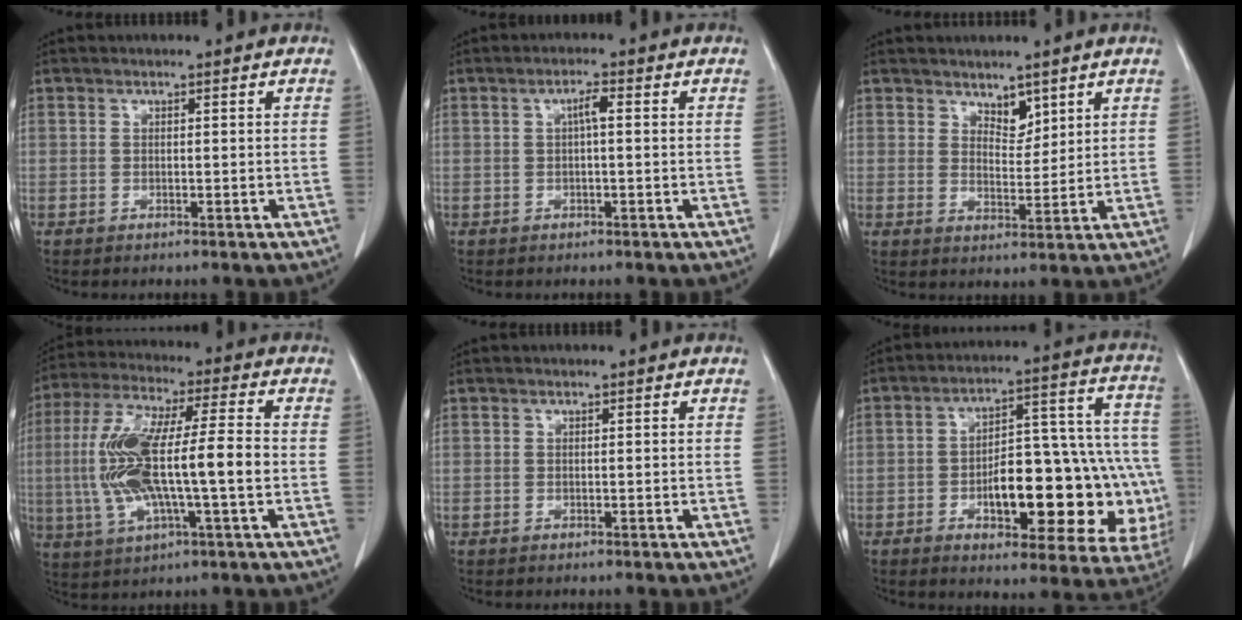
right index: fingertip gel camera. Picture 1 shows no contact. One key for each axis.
{"total": 2.1, "fx": 0.3, "fy": 0.2, "fz": 2.0, "tx": -0.037, "ty": 0.005, "tz": 0.006}
{"total": 3.5, "fx": 2.6, "fy": 1.7, "fz": 1.7, "tx": -0.025, "ty": -0.005, "tz": 0.050}
{"total": 15.8, "fx": -1.3, "fy": 2.5, "fz": 15.5, "tx": -0.317, "ty": 0.011, "tz": -0.022}
{"total": 0.0}
{"total": 22.3, "fx": -5.5, "fy": 8.0, "fz": 20.0, "tx": -0.187, "ty": 0.043, "tz": -0.054}